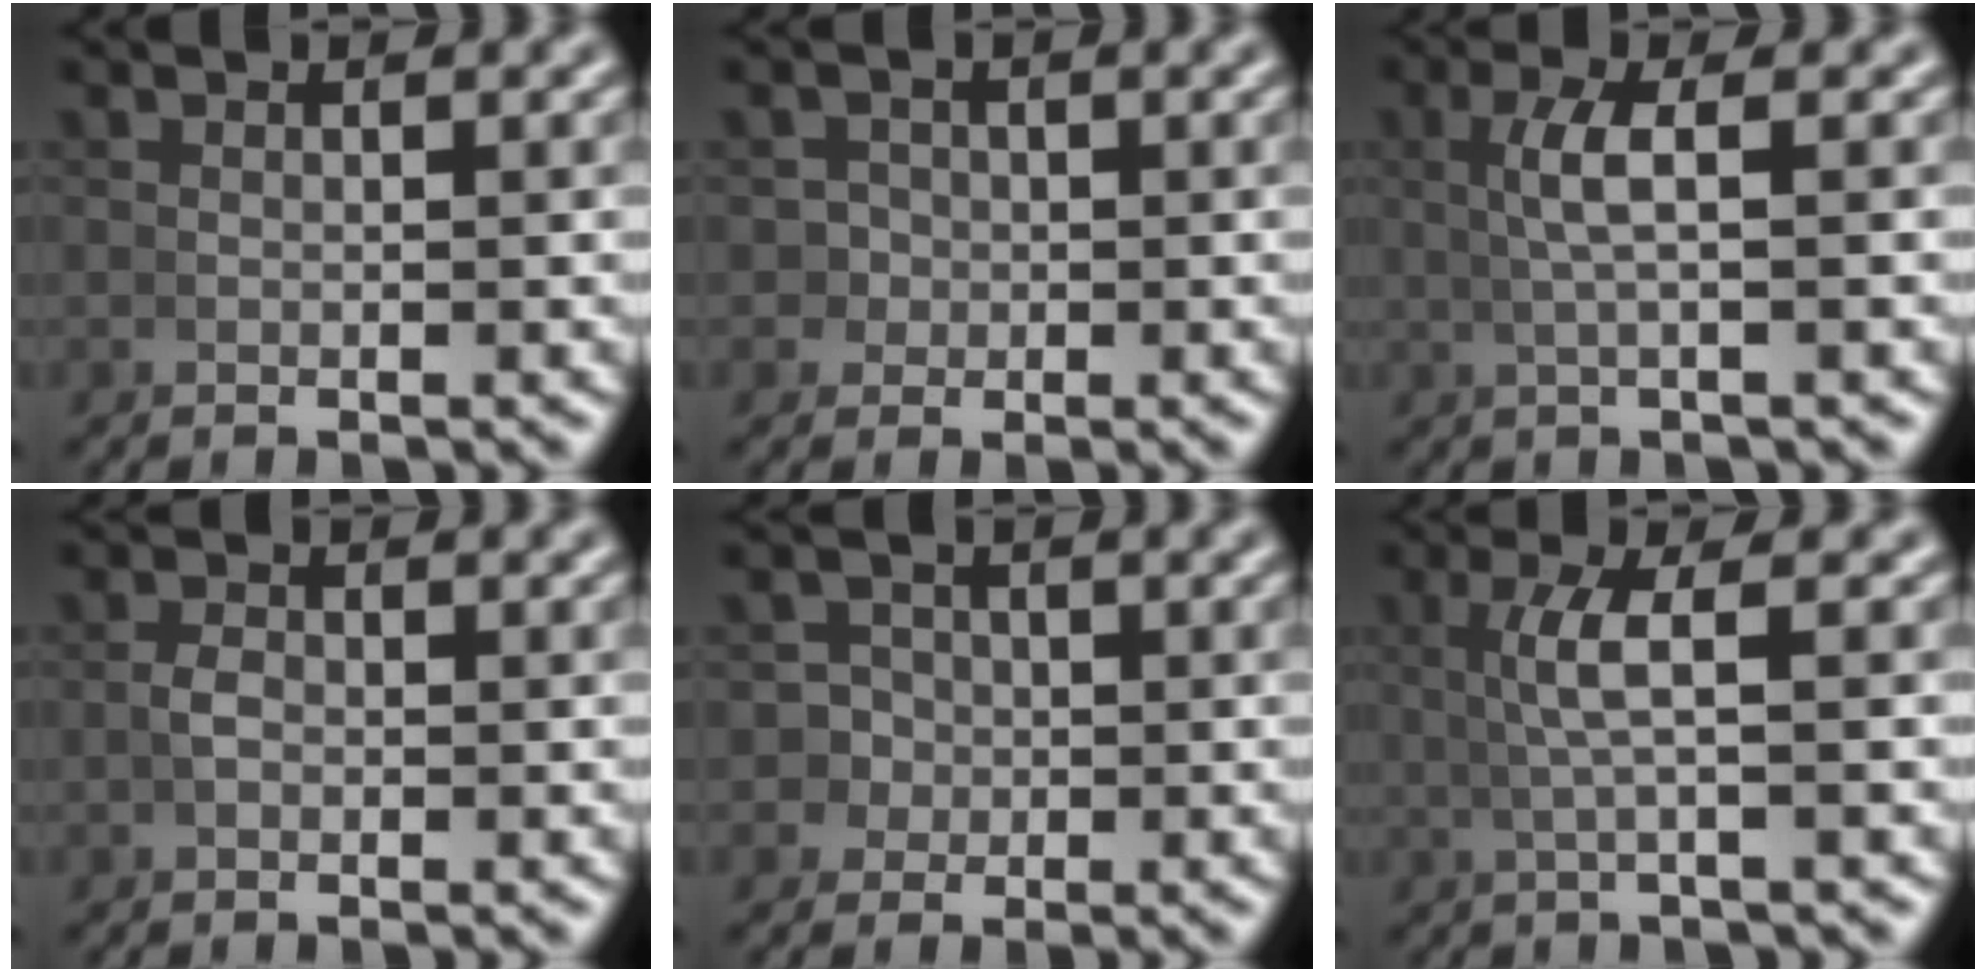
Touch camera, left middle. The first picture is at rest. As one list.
[{"total": 2.0, "force": [-0.1, 1.9, 0.5], "torque": [-0.014, -0.006, 0.001]}, {"total": 2.6, "force": [0.6, -0.1, 2.6], "torque": [-0.050, 0.010, 0.010]}, {"total": 1.0, "force": [-0.3, 0.6, 0.7], "torque": [-0.020, -0.001, -0.003]}, {"total": 3.3, "force": [-0.7, 3.1, 0.9], "torque": [-0.023, -0.013, -0.010]}, {"total": 2.9, "force": [0.6, -0.3, 2.8], "torque": [-0.055, 0.012, 0.010]}]